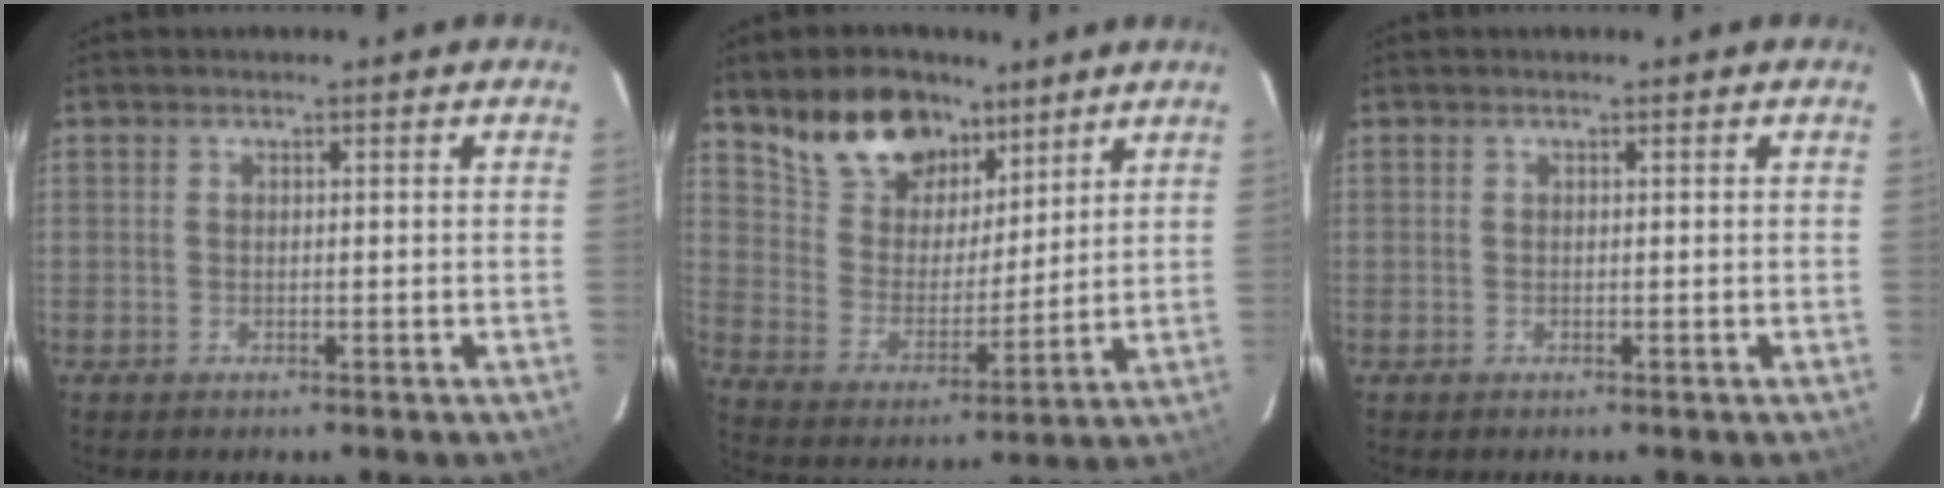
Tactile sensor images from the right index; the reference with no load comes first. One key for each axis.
{"total": 14.7, "fx": 9.9, "fy": 8.5, "fz": 6.7, "tx": -0.146, "ty": 0.031, "tz": 0.190}
{"total": 0.0}